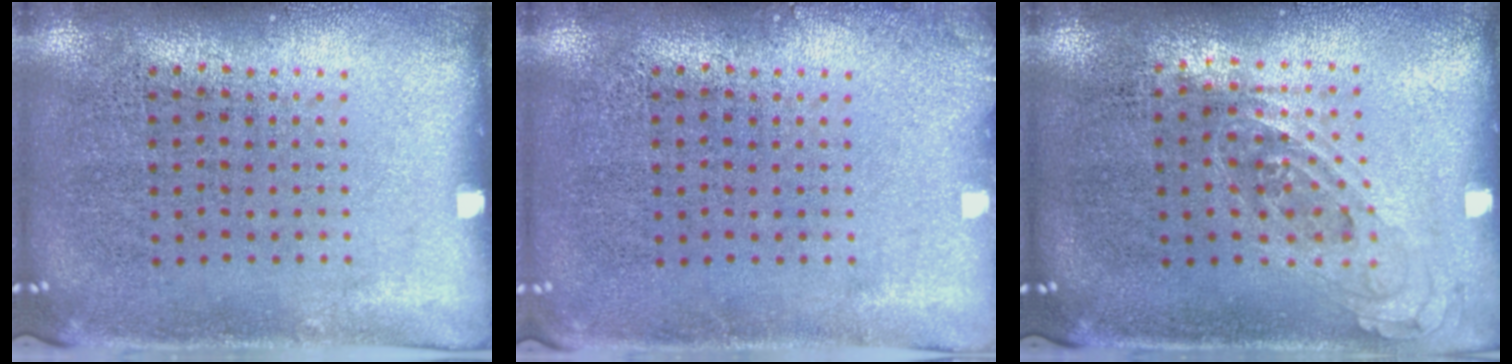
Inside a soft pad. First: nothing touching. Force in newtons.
{"total": 0.9, "press": 0.9, "slide": 0.1}
{"total": 0.8, "press": 0.7, "slide": 0.4}